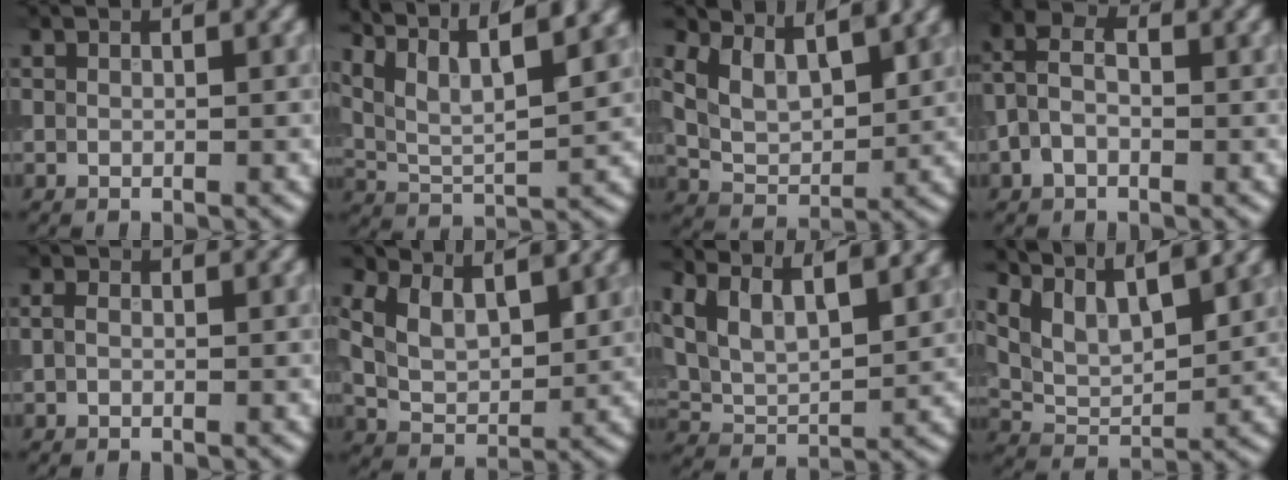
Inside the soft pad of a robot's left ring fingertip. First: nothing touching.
{"total": 10.3, "force": [7.3, 2.9, 6.7], "torque": [-0.138, 0.027, 0.102]}
{"total": 4.8, "force": [2.6, 2.4, 3.3], "torque": [-0.076, -0.005, 0.045]}
{"total": 3.6, "force": [-0.8, 2.2, 2.6], "torque": [-0.060, 0.013, -0.026]}
{"total": 1.1, "force": [-0.1, 0.7, 0.8], "torque": [-0.021, 0.003, -0.005]}
{"total": 5.4, "force": [2.5, 3.0, 3.6], "torque": [-0.080, 0.001, 0.038]}
{"total": 10.1, "force": [6.1, 4.4, 6.8], "torque": [-0.151, 0.036, 0.091]}
{"total": 6.8, "force": [4.6, 2.6, 4.2], "torque": [-0.097, 0.017, 0.080]}